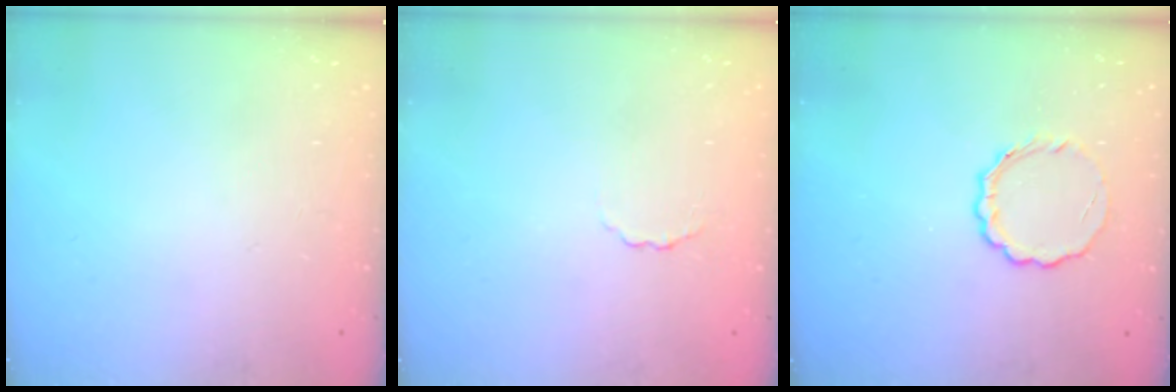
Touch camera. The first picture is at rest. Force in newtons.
{"total": 2.0, "press": 1.9, "slide": 0.4}
{"total": 4.5, "press": 4.4, "slide": 0.7}